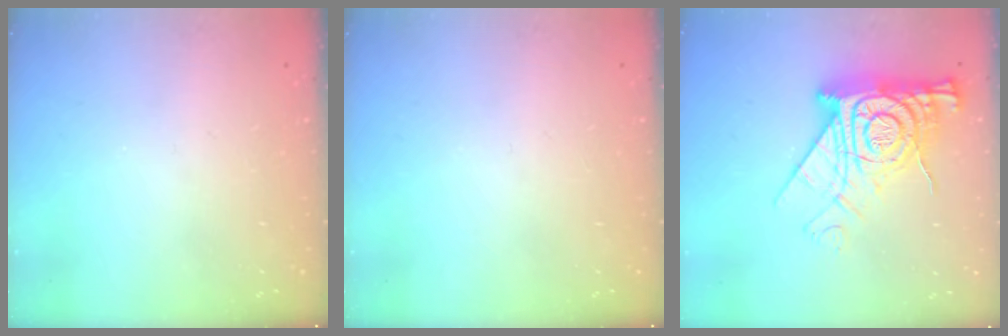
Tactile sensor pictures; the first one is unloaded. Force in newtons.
{"total": 0.0}
{"total": 19.1, "press": 19.0, "slide": 1.8}